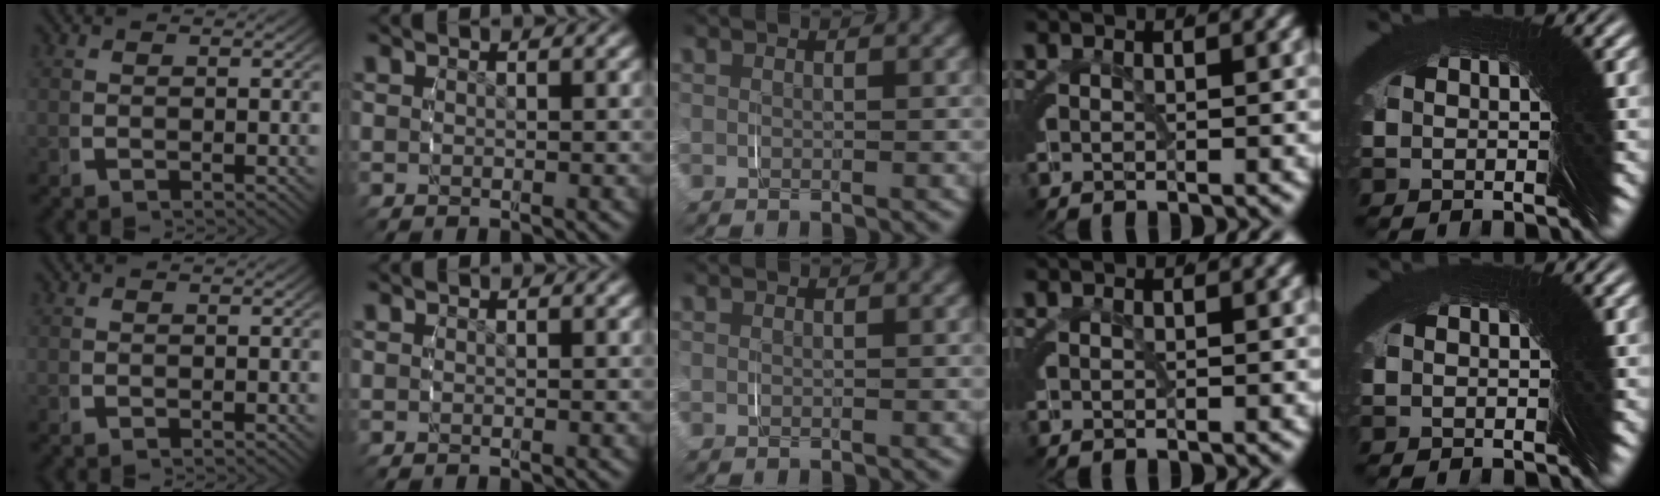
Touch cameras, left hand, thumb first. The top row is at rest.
{}